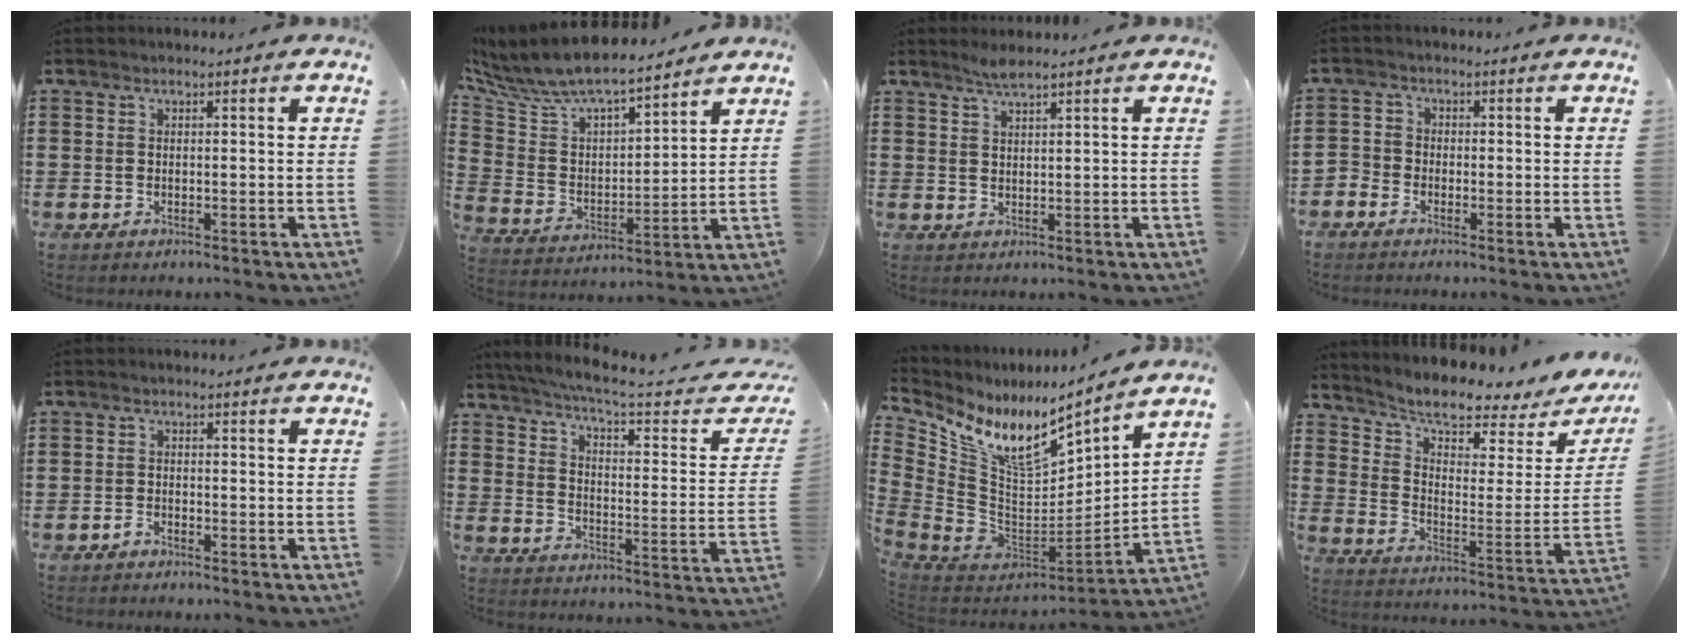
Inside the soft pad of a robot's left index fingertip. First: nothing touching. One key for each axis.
{"total": 8.2, "fx": 7.6, "fy": 1.7, "fz": 2.6, "tx": -0.090, "ty": -0.050, "tz": 0.131}
{"total": 2.1, "fx": 1.8, "fy": -0.1, "fz": 1.0, "tx": -0.023, "ty": 0.001, "tz": 0.034}
{"total": 1.9, "fx": -1.6, "fy": 1.1, "fz": 0.0, "tx": -0.007, "ty": 0.003, "tz": -0.037}
{"total": 1.2, "fx": -1.1, "fy": 0.2, "fz": 0.3, "tx": -0.012, "ty": 0.001, "tz": -0.023}
{"total": 5.8, "fx": 4.8, "fy": -0.3, "fz": 3.2, "tx": -0.086, "ty": -0.036, "tz": 0.075}
{"total": 10.7, "fx": 7.1, "fy": 4.1, "fz": 6.8, "tx": -0.155, "ty": -0.053, "tz": 0.124}
{"total": 6.1, "fx": 5.4, "fy": -0.4, "fz": 3.0, "tx": -0.071, "ty": -0.070, "tz": 0.079}